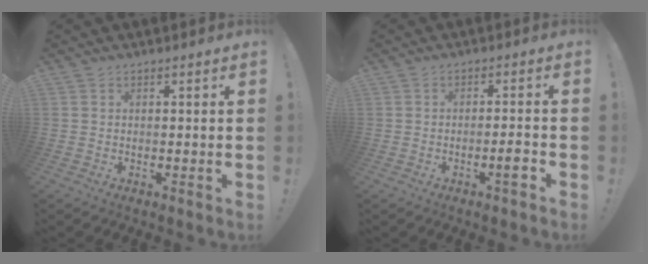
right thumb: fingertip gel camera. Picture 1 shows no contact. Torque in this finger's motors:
{"motor_torque": [1.03, 1.03, 0.16, -0.24, 0.29]}